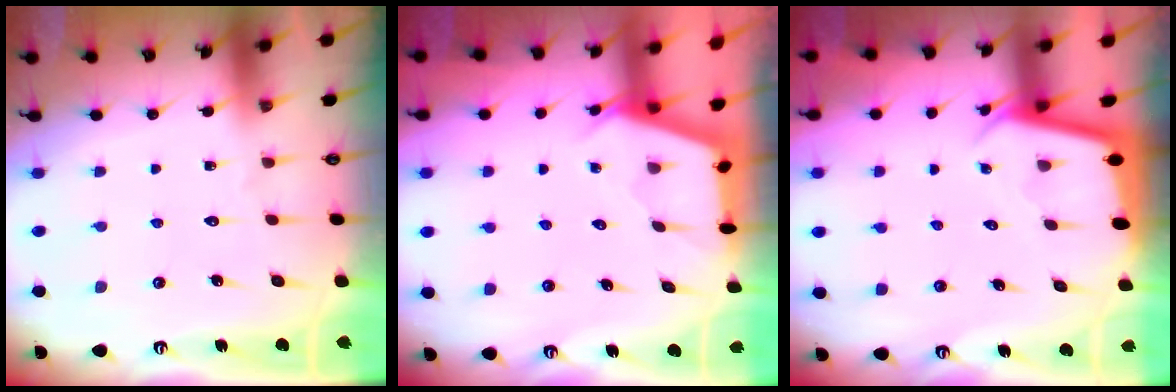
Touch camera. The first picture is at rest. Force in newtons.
{"total": 2.5, "press": 2.5, "slide": 0.4}
{"total": 2.5, "press": 2.5, "slide": 0.1}